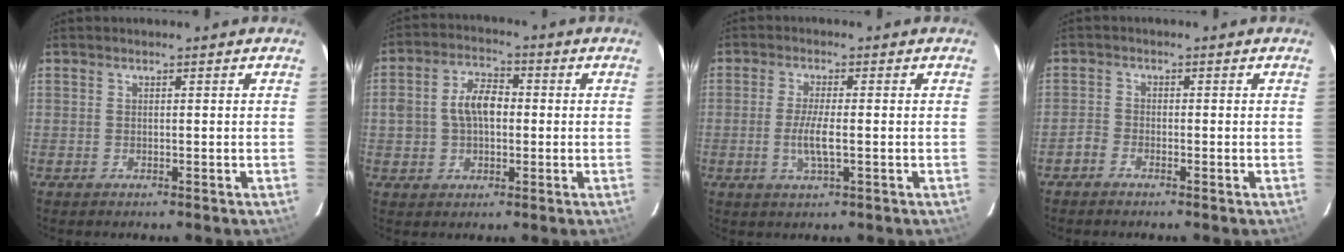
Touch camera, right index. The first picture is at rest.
{"total": 7.7, "force": [0.0, 5.1, 5.7], "torque": [-0.111, 0.021, 0.005]}
{"total": 4.6, "force": [-1.0, 0.6, 4.5], "torque": [-0.088, -0.010, -0.018]}
{"total": 2.0, "force": [-1.7, 1.1, 0.4], "torque": [-0.014, 0.004, -0.036]}